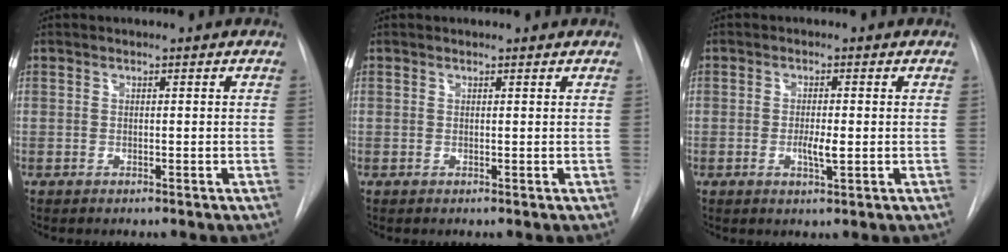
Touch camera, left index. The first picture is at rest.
{"total": 0.0}
{"total": 2.9, "force": [-1.5, 0.4, 2.4], "torque": [-0.044, -0.008, -0.022]}